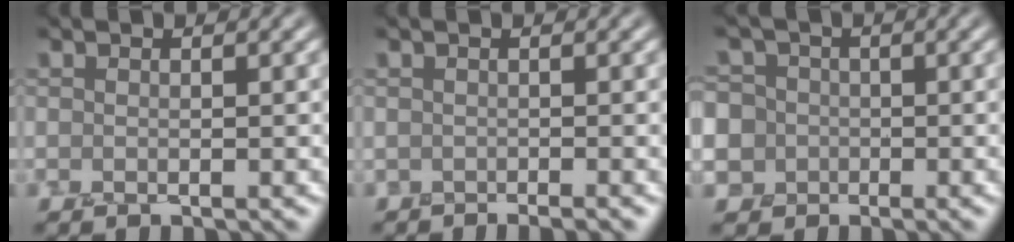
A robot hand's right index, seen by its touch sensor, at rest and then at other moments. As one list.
[{"total": 0.5, "force": [-0.5, -0.2, 0.0], "torque": [0.013, 0.002, -0.005]}, {"total": 8.5, "force": [-1.8, 8.2, 1.7], "torque": [-0.044, 0.019, -0.074]}]